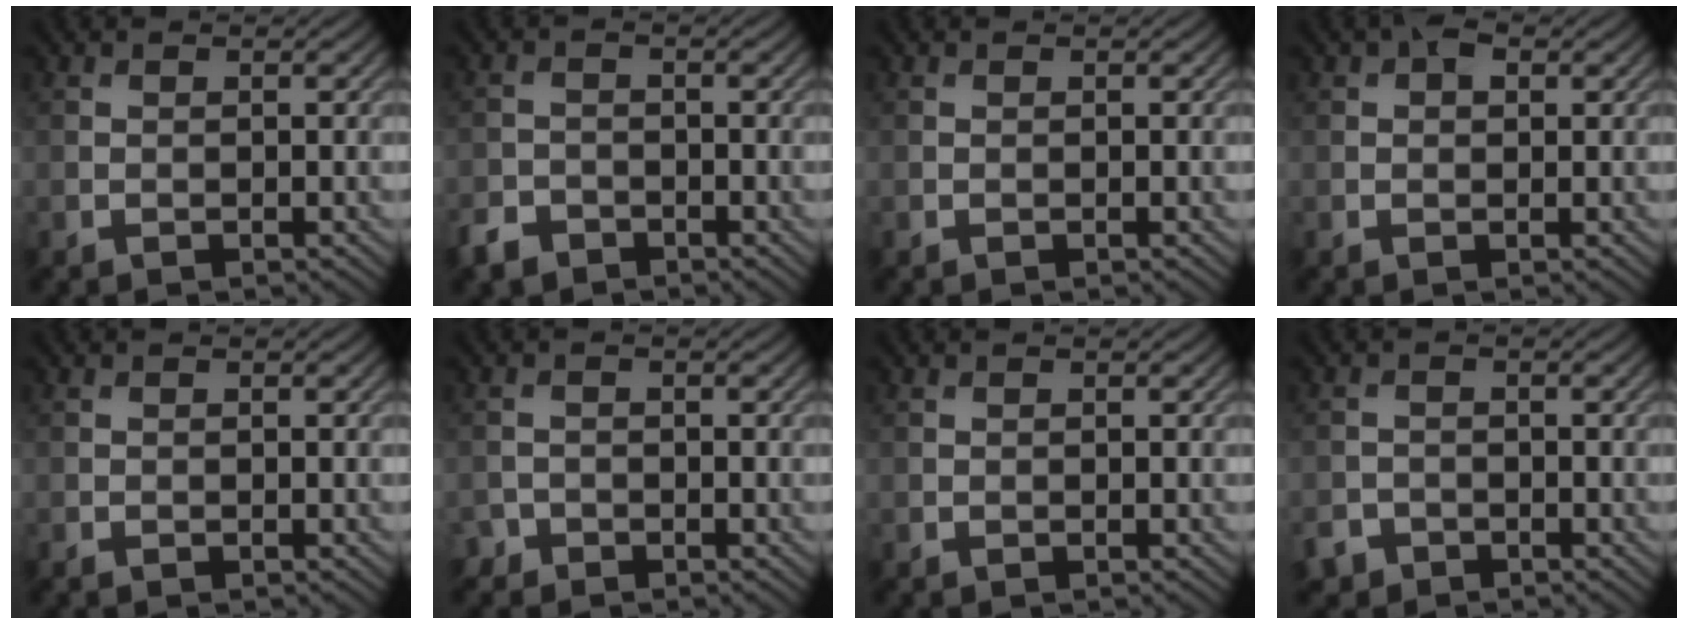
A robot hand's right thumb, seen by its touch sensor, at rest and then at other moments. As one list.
[{"total": 2.7, "force": [-2.1, 1.6, 0.8], "torque": [-0.017, -0.004, -0.051]}, {"total": 0.0}, {"total": 1.8, "force": [0.7, 1.1, 1.2], "torque": [-0.018, 0.004, 0.007]}, {"total": 0.0}, {"total": 1.3, "force": [-1.1, 0.7, 0.0], "torque": [0.003, 0.001, -0.025]}, {"total": 0.0}, {"total": 2.2, "force": [-1.7, 1.3, 0.4], "torque": [-0.010, -0.004, -0.038]}]